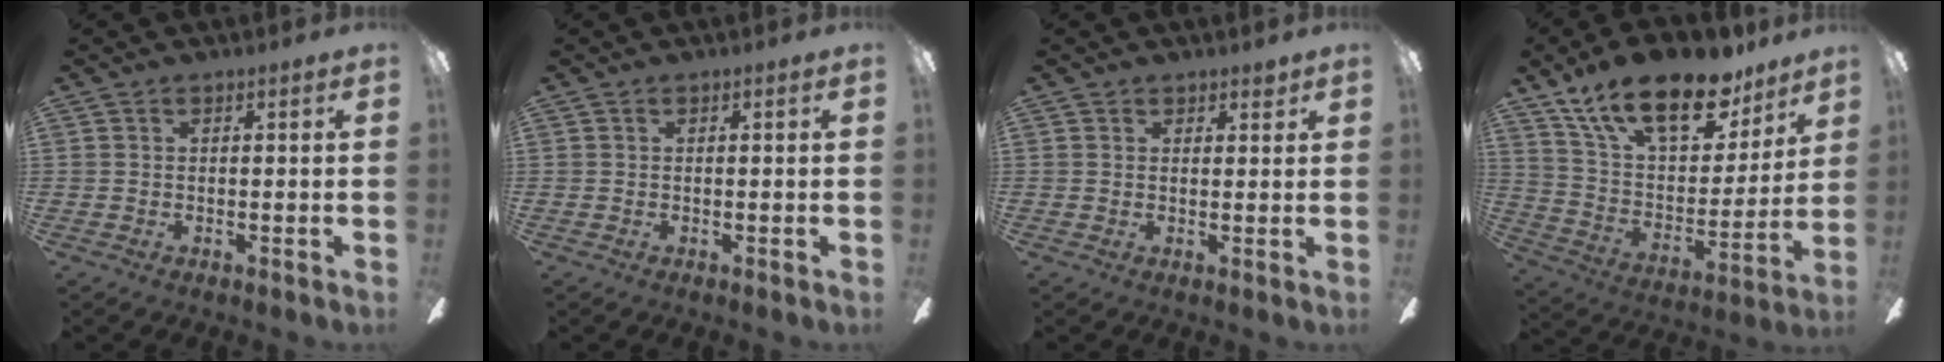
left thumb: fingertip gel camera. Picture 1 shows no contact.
{"total": 0.0}
{"total": 2.0, "force": [1.6, 1.1, 0.5], "torque": [-0.002, -0.002, 0.029]}
{"total": 21.8, "force": [14.6, 9.7, 13.0], "torque": [-0.225, -0.090, 0.255]}